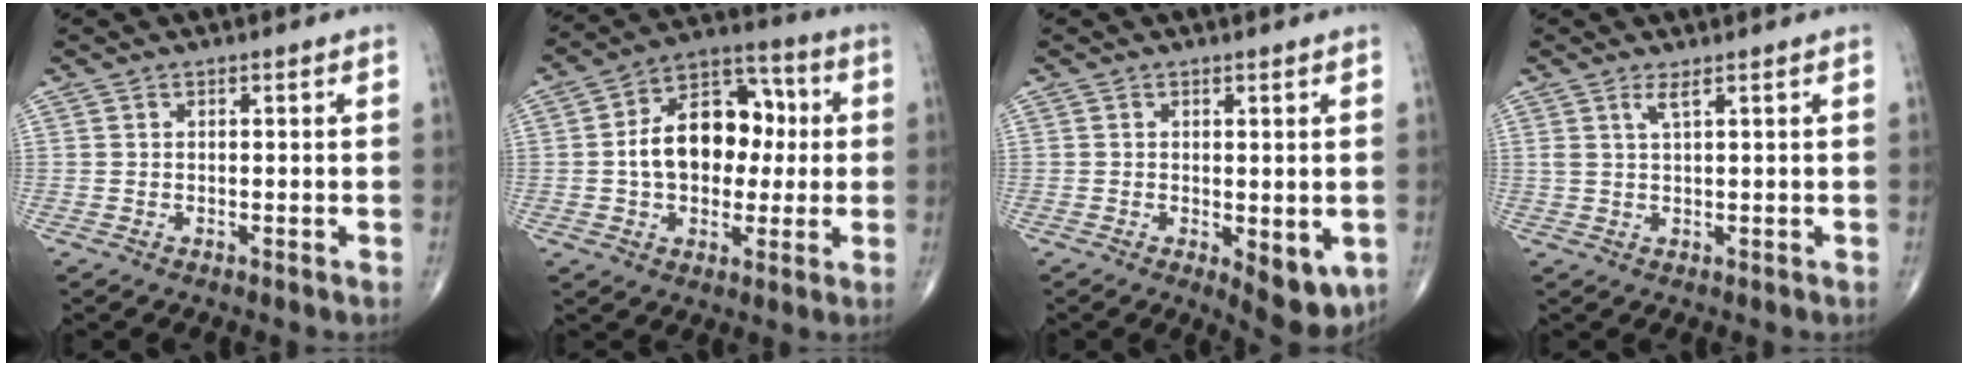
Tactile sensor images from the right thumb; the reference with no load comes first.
{"total": 16.0, "force": [0.7, 10.9, 11.8], "torque": [-0.148, 0.035, 0.006]}
{"total": 7.0, "force": [-1.6, 3.0, 6.0], "torque": [-0.066, -0.016, -0.013]}
{"total": 1.8, "force": [1.1, 0.0, 1.4], "torque": [-0.037, -0.010, 0.026]}